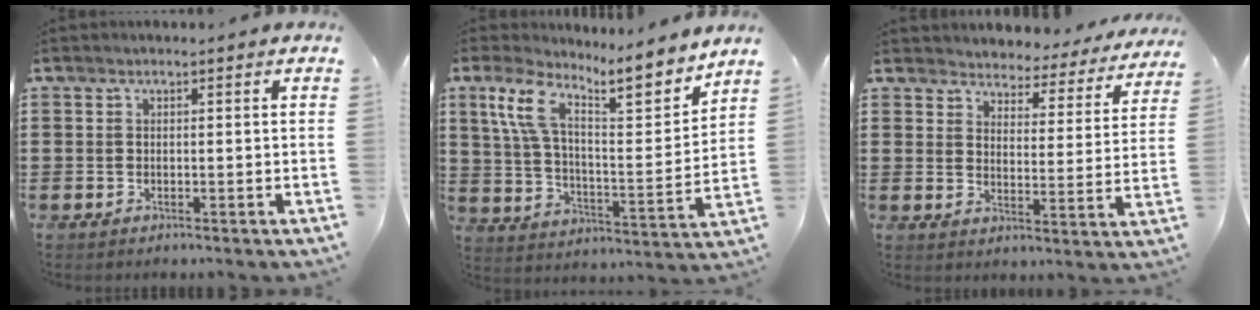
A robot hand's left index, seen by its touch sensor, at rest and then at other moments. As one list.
[{"total": 11.5, "force": [8.9, 2.3, 6.9], "torque": [-0.151, -0.053, 0.149]}, {"total": 3.5, "force": [3.4, 0.6, -0.2], "torque": [-0.021, -0.028, 0.055]}]